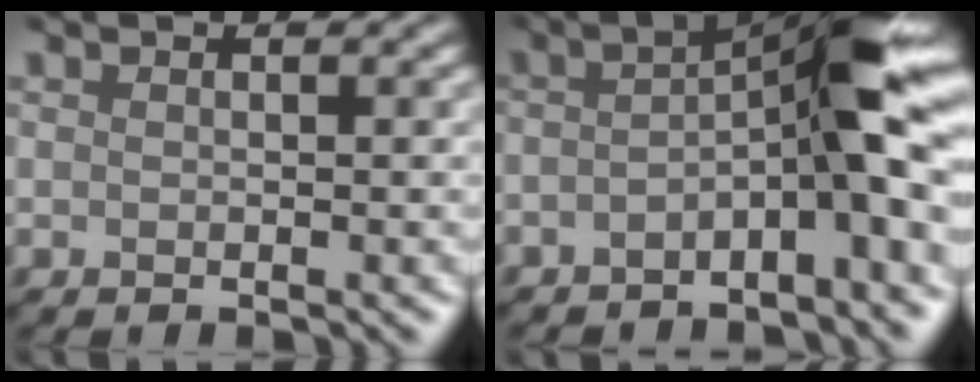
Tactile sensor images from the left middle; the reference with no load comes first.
{"total": 8.0, "force": [-2.0, 1.1, 7.6], "torque": [-0.112, 0.019, -0.043]}